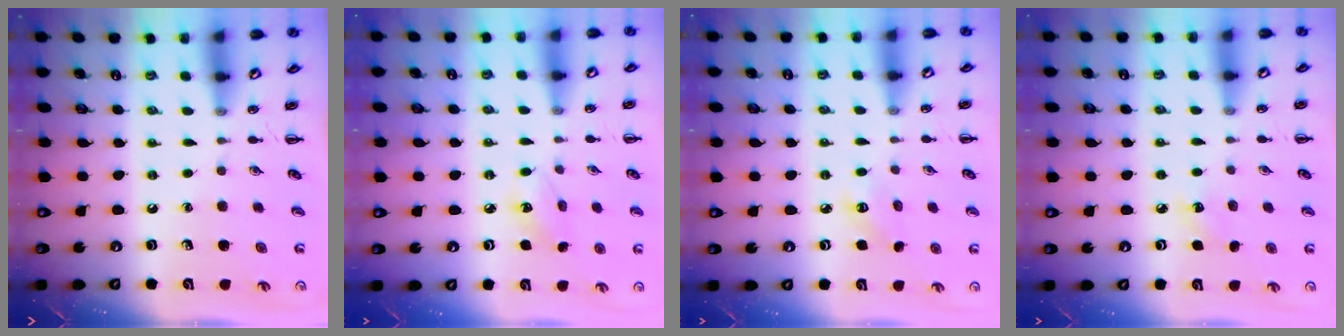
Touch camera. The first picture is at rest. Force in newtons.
{"total": 5.5, "press": 5.3, "slide": 1.6}
{"total": 3.5, "press": 3.4, "slide": 0.9}
{"total": 4.8, "press": 4.6, "slide": 1.3}